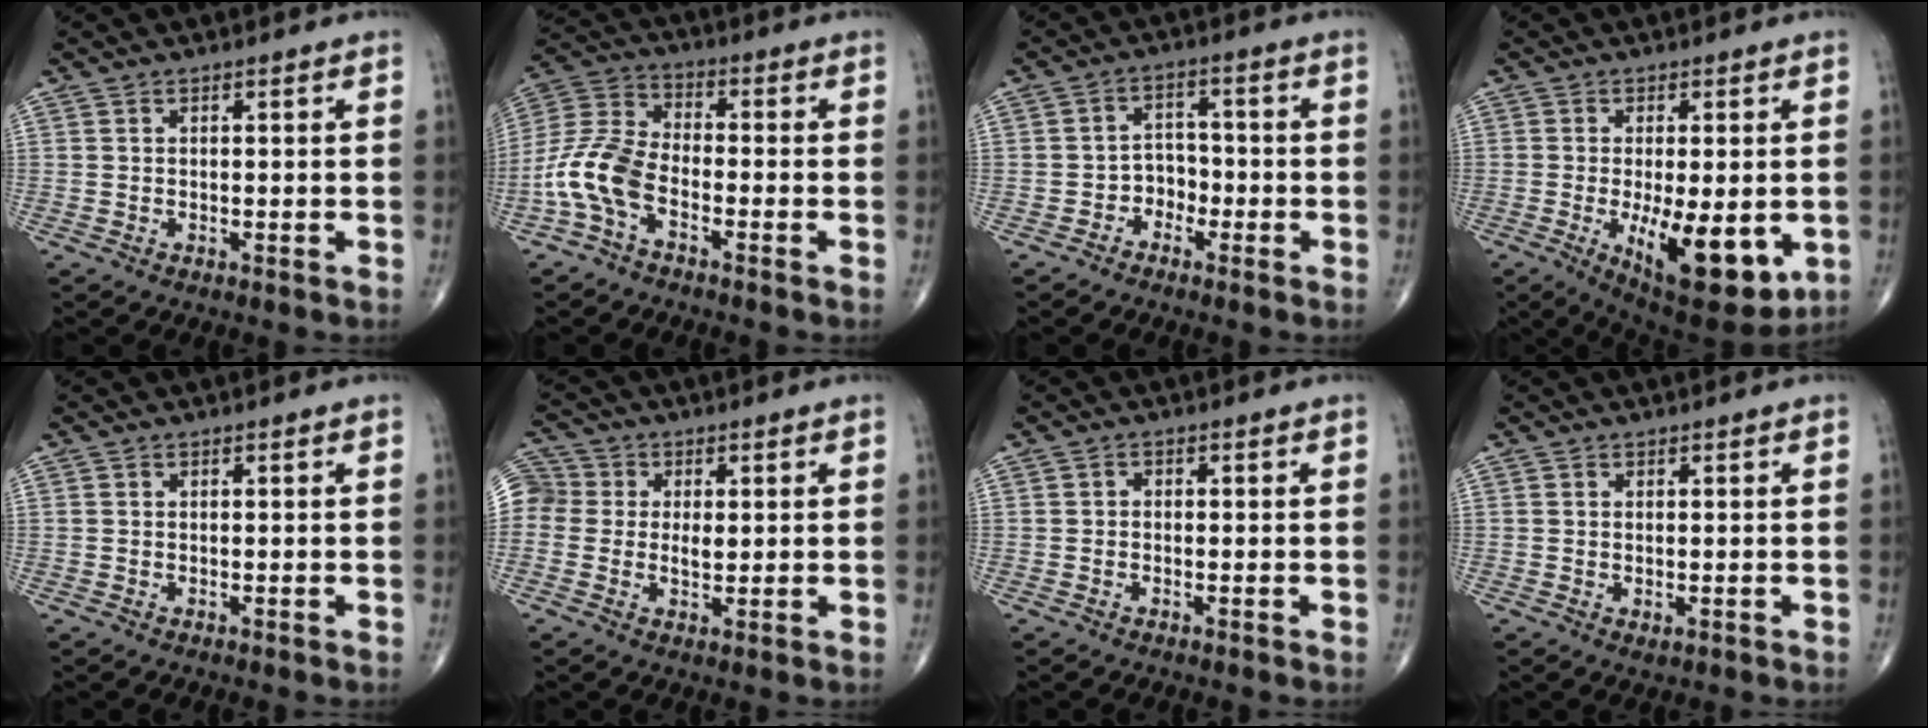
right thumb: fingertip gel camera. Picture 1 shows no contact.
{"total": 10.1, "force": [-4.3, 5.2, 7.5], "torque": [-0.166, 0.034, -0.096]}
{"total": 3.9, "force": [-2.2, 3.0, 1.2], "torque": [0.008, 0.025, -0.048]}
{"total": 15.3, "force": [-3.8, 6.1, 13.5], "torque": [-0.189, -0.023, -0.038]}
{"total": 0.0}
{"total": 11.2, "force": [1.3, 9.3, 6.1], "torque": [-0.123, 0.015, 0.019]}
{"total": 0.7, "force": [-0.1, 0.6, 0.3], "torque": [0.002, 0.003, -0.008]}
{"total": 1.1, "force": [-0.1, 0.6, 0.9], "torque": [-0.016, -0.005, 0.001]}